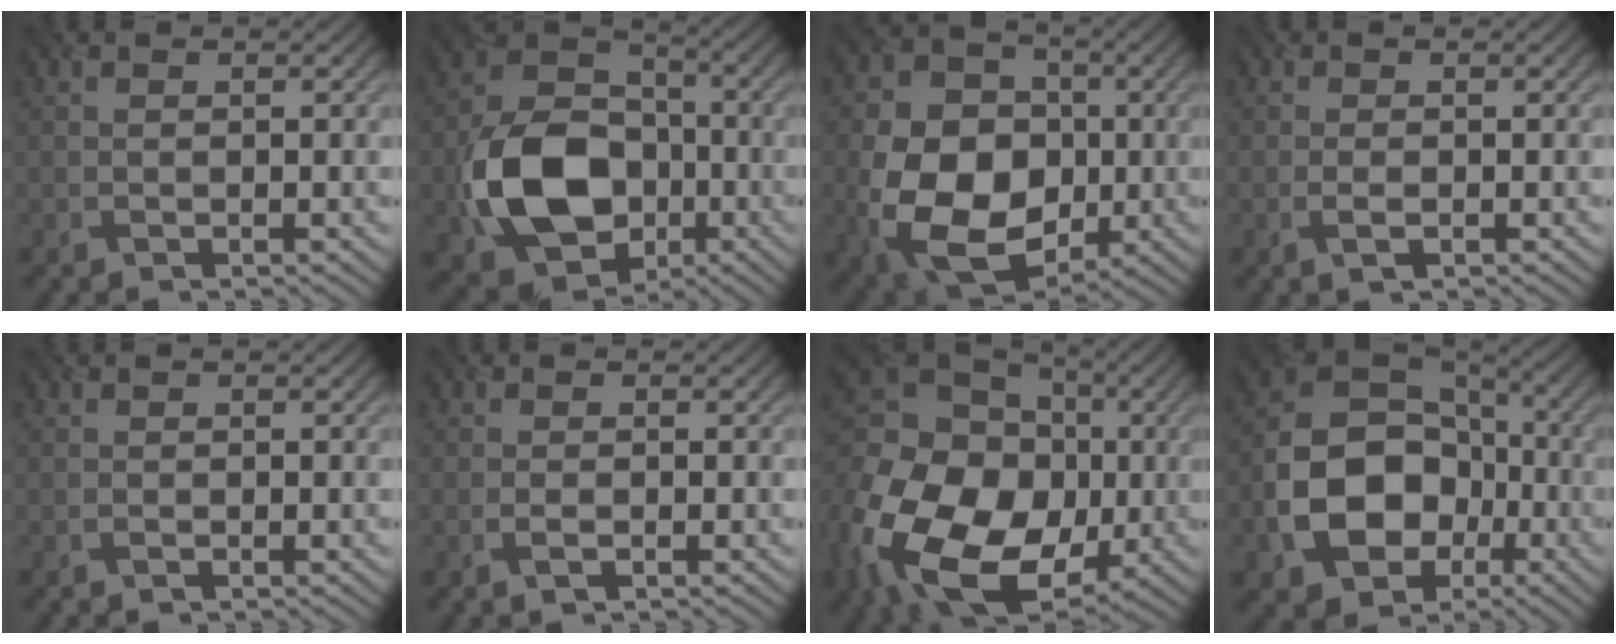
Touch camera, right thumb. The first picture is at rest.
{"total": 14.4, "force": [-4.1, 10.7, 8.7], "torque": [-0.188, -0.012, -0.088]}
{"total": 16.3, "force": [-3.0, 11.9, 10.7], "torque": [-0.220, -0.027, -0.058]}
{"total": 1.5, "force": [-0.6, 0.7, 1.2], "torque": [-0.031, -0.002, -0.012]}
{"total": 0.0}
{"total": 1.2, "force": [-0.5, 0.5, 0.9], "torque": [-0.025, -0.001, -0.010]}
{"total": 24.2, "force": [-5.3, 19.2, 13.8], "torque": [-0.319, -0.050, -0.120]}
{"total": 15.0, "force": [-3.9, 11.2, 9.1], "torque": [-0.184, -0.033, -0.073]}